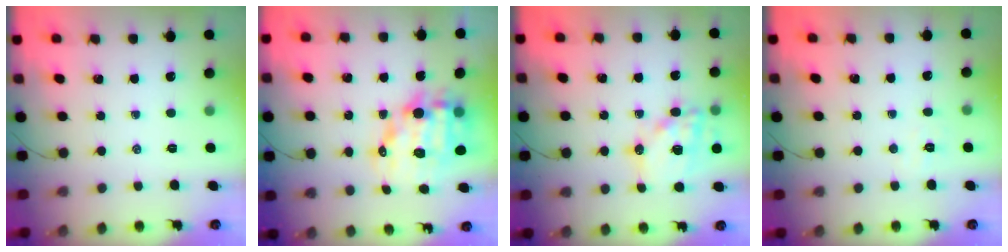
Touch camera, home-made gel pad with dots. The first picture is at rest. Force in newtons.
{"total": 13.9, "press": 13.5, "slide": 3.0}
{"total": 16.3, "press": 15.9, "slide": 3.7}
{"total": 3.7, "press": 3.6, "slide": 0.8}